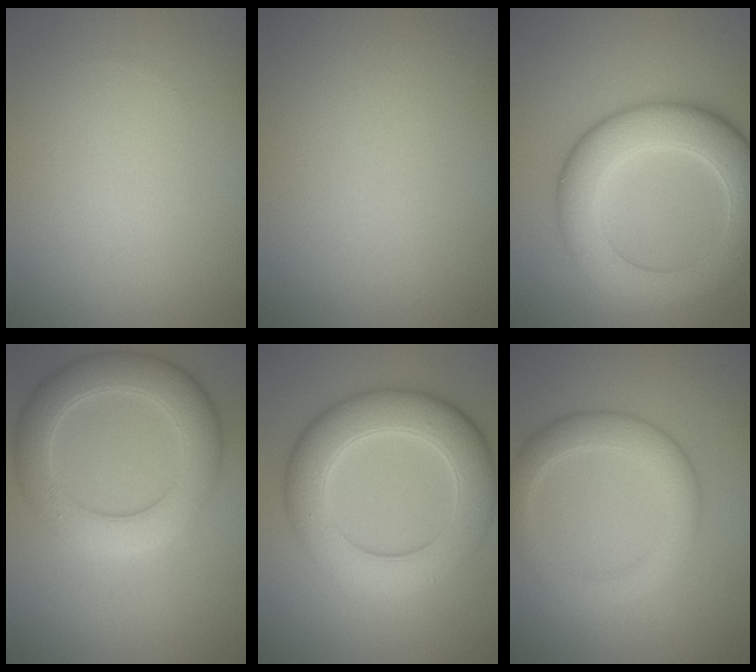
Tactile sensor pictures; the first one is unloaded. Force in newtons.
{"total": 0.0}
{"total": 8.1, "press": 8.1, "slide": 0.2}
{"total": 5.9, "press": 5.9, "slide": 0.3}
{"total": 8.0, "press": 8.0, "slide": 0.2}
{"total": 3.9, "press": 3.9, "slide": 0.1}